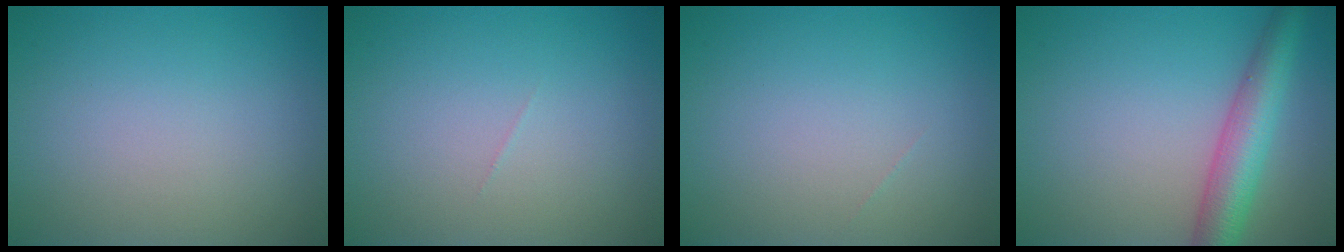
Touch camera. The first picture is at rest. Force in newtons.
{"total": 0.0}
{"total": 0.0}
{"total": 5.4, "press": 5.3, "slide": 0.2}